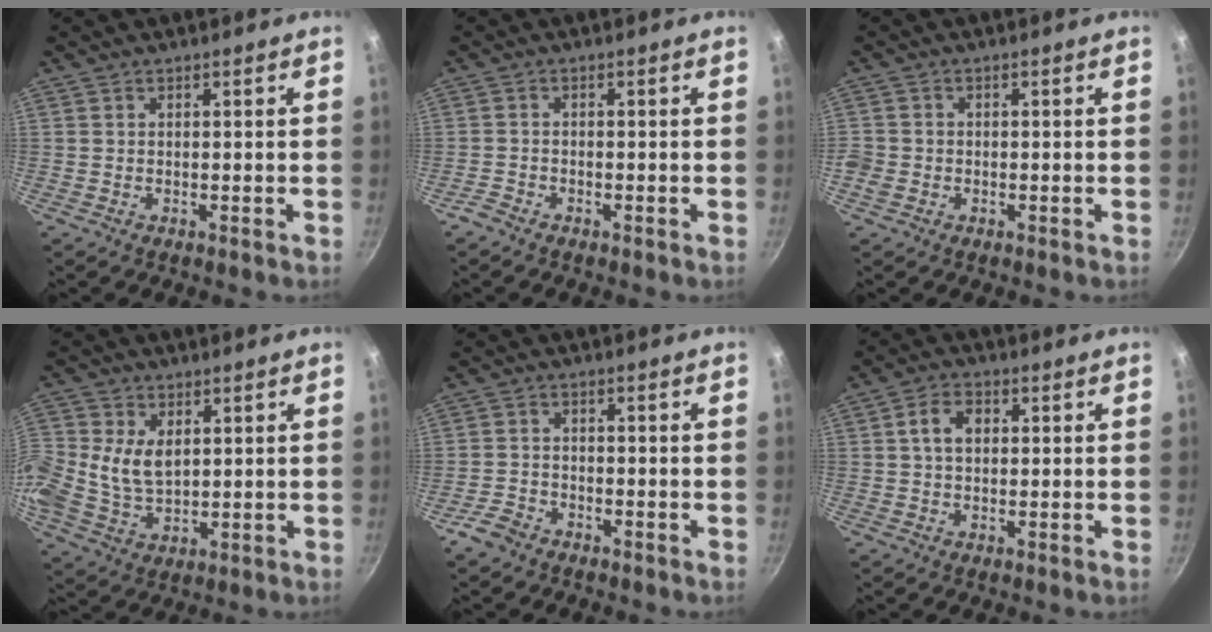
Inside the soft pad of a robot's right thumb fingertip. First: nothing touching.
{"total": 1.8, "force": [-1.6, 0.7, 0.6], "torque": [-0.025, 0.014, -0.034]}
{"total": 3.5, "force": [-1.1, 3.0, 1.5], "torque": [-0.031, 0.007, -0.024]}
{"total": 10.6, "force": [1.7, 7.6, 7.1], "torque": [-0.147, -0.001, 0.032]}
{"total": 4.1, "force": [-3.0, 2.4, 1.4], "torque": [-0.030, 0.028, -0.057]}
{"total": 5.2, "force": [0.9, 3.7, 3.6], "torque": [-0.051, 0.011, 0.008]}